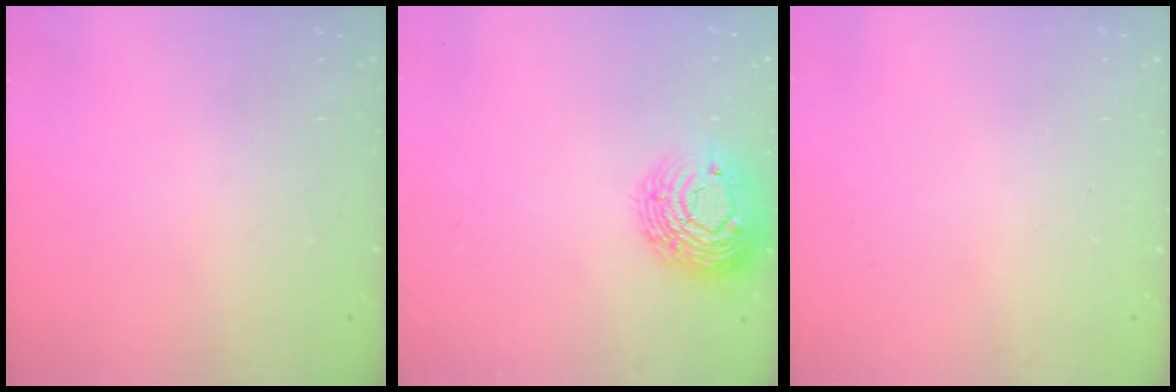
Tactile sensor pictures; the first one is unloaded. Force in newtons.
{"total": 12.9, "press": 12.9, "slide": 1.0}
{"total": 0.0}